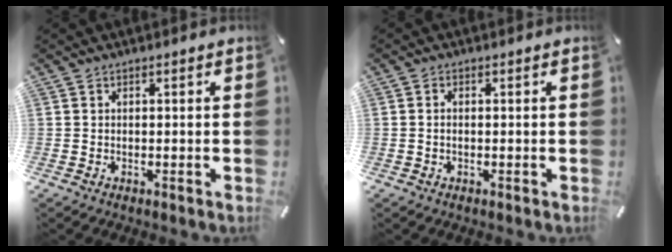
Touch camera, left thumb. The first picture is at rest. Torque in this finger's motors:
{"motor_torque": [-0.06, -0.26, 0.12, 0.12, 0.01]}